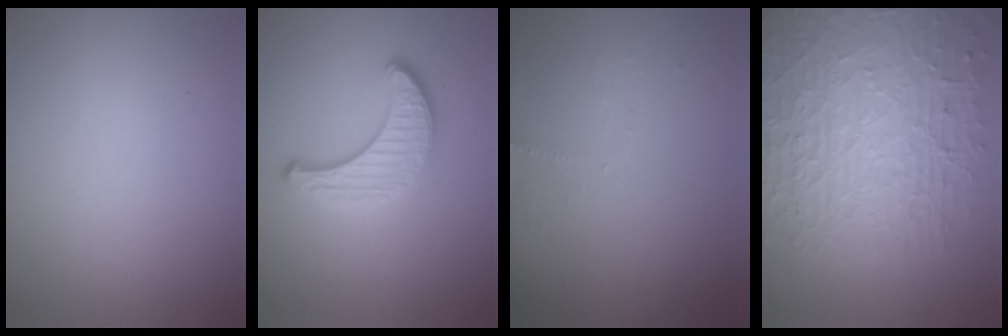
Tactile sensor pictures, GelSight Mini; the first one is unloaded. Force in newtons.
{"total": 4.0, "press": 2.9, "slide": 2.7}
{"total": 0.9, "press": 0.8, "slide": 0.3}
{"total": 10.2, "press": 6.7, "slide": 7.8}